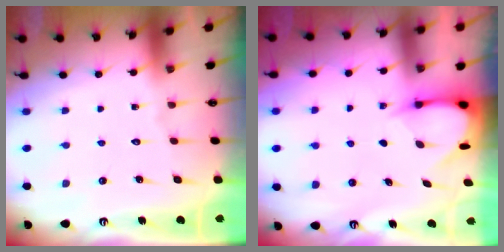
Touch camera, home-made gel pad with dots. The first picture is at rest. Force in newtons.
{"total": 3.7, "press": 3.7, "slide": 0.3}